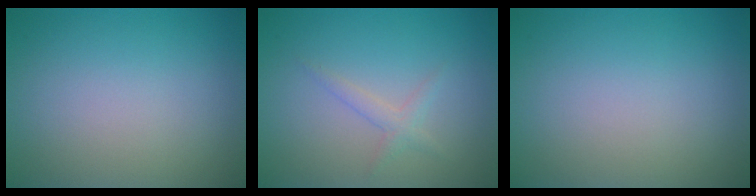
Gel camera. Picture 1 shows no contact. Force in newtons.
{"total": 1.4, "press": 1.4, "slide": 0.1}
{"total": 0.0}